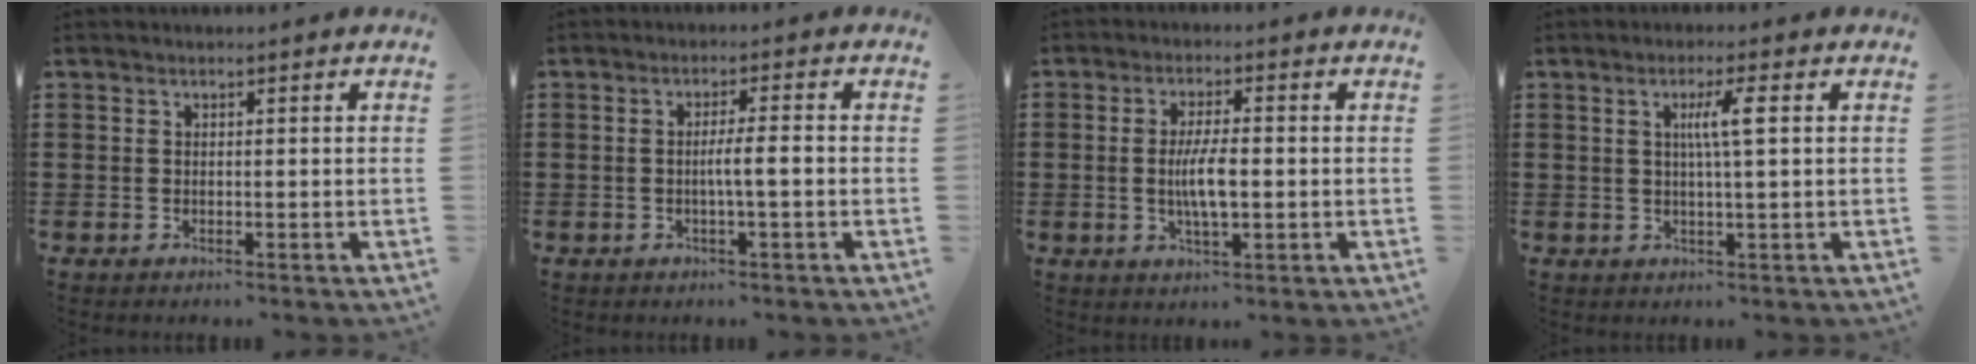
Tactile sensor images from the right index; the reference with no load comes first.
{"total": 3.1, "force": [-0.6, 0.1, 3.0], "torque": [-0.053, -0.003, -0.013]}
{"total": 6.0, "force": [-0.4, 1.6, 5.7], "torque": [-0.115, -0.004, -0.013]}
{"total": 4.2, "force": [0.8, 0.1, 4.1], "torque": [-0.080, 0.001, 0.009]}